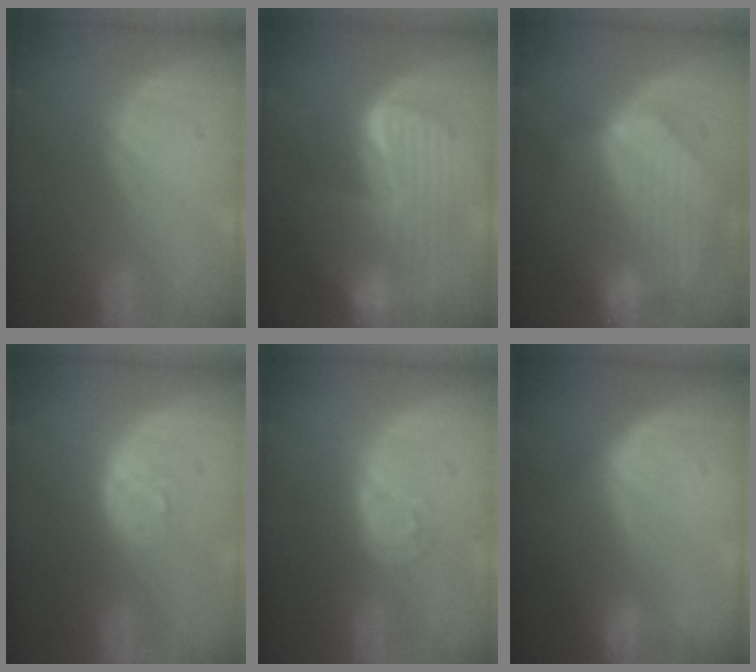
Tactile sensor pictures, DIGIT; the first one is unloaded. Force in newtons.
{"total": 10.1, "press": 10.1, "slide": 1.0}
{"total": 8.6, "press": 7.9, "slide": 3.5}
{"total": 3.6, "press": 3.5, "slide": 1.1}
{"total": 4.4, "press": 3.9, "slide": 1.9}
{"total": 2.7, "press": 2.3, "slide": 1.5}